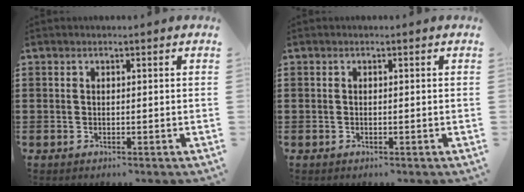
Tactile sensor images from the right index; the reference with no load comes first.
{"total": 0.0}